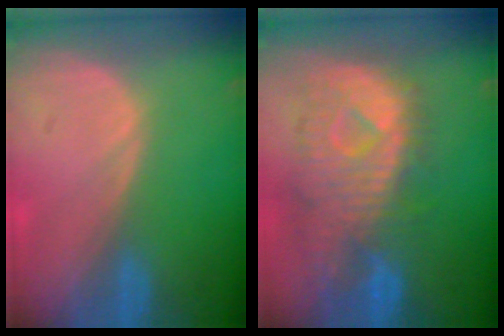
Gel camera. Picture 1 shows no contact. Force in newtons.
{"total": 11.2, "press": 9.8, "slide": 5.4}